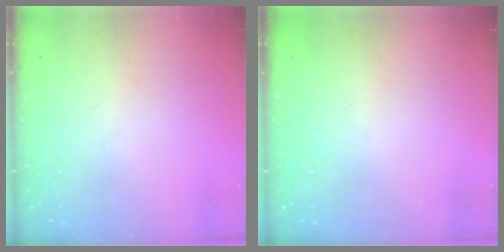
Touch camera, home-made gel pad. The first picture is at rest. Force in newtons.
{"total": 0.0}